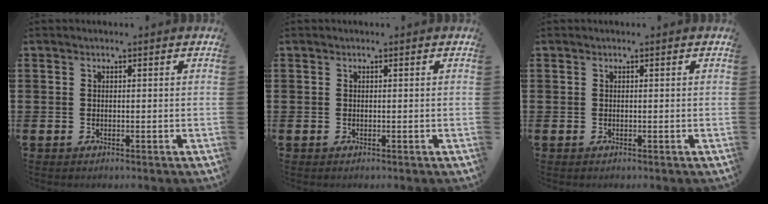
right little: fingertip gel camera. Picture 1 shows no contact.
{"total": 0.0}
{"total": 0.0}